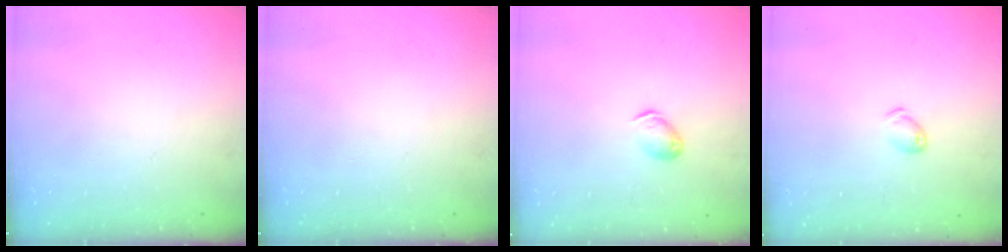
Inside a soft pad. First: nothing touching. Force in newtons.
{"total": 0.0}
{"total": 6.4, "press": 6.3, "slide": 1.1}
{"total": 4.9, "press": 4.9, "slide": 0.7}